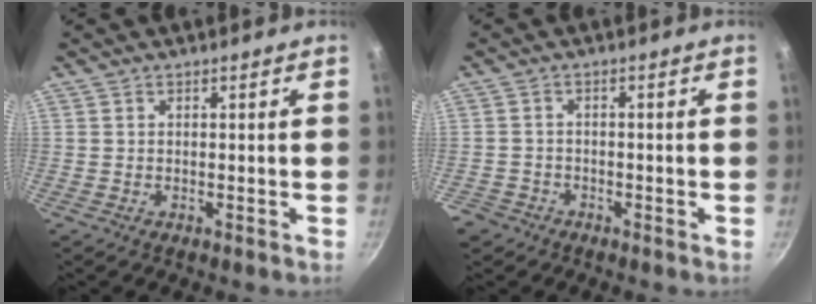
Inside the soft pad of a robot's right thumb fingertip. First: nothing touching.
{"total": 3.5, "force": [-2.3, 2.6, 0.9], "torque": [-0.018, 0.023, -0.040]}